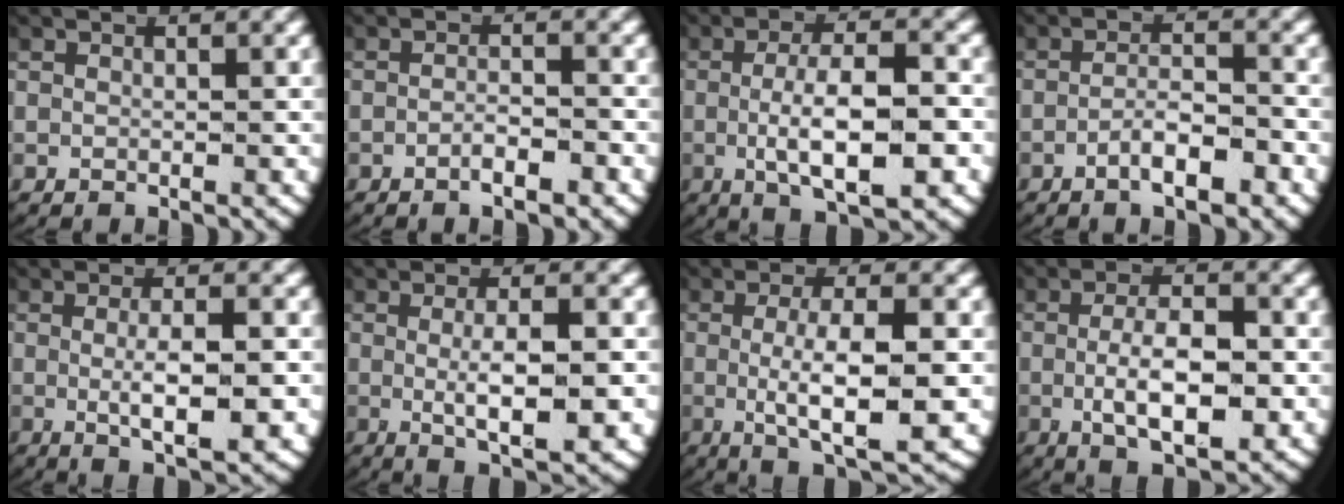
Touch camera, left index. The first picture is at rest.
{"total": 2.1, "force": [-1.5, 0.5, 1.4], "torque": [-0.023, -0.002, -0.027]}
{"total": 7.1, "force": [-1.6, 2.6, 6.5], "torque": [-0.103, -0.010, -0.020]}
{"total": 3.4, "force": [-2.2, 1.0, 2.4], "torque": [-0.043, -0.006, -0.037]}
{"total": 5.0, "force": [-0.7, 1.4, 4.8], "torque": [-0.085, -0.011, -0.005]}
{"total": 5.7, "force": [-0.8, 1.7, 5.4], "torque": [-0.090, -0.011, -0.006]}
{"total": 7.0, "force": [-1.5, 2.3, 6.4], "torque": [-0.115, -0.019, -0.016]}
{"total": 6.5, "force": [-1.1, 2.6, 5.8], "torque": [-0.099, -0.012, -0.015]}